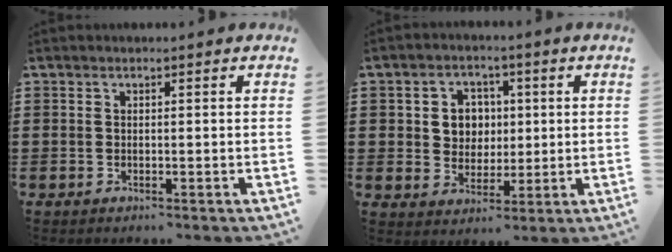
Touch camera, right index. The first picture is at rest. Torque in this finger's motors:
{"motor_torque": [0.15, -0.01, 0.37, 0.07]}